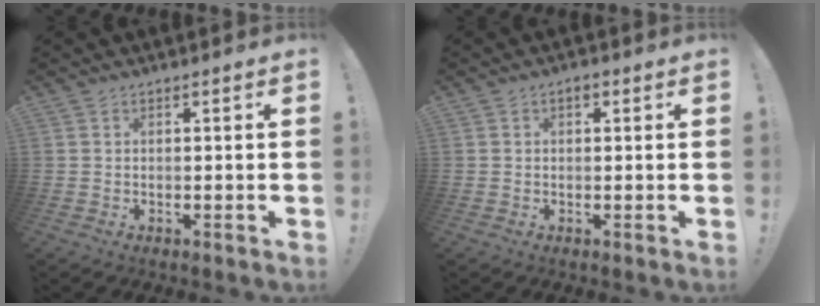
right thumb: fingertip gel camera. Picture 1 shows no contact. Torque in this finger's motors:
{"motor_torque": [0.18, 0.69, 0.22, 0.01, -0.01]}